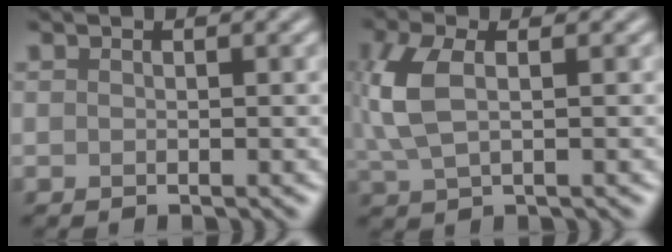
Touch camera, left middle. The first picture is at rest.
{"total": 4.8, "force": [0.9, 2.4, 4.1], "torque": [-0.109, 0.007, 0.017]}